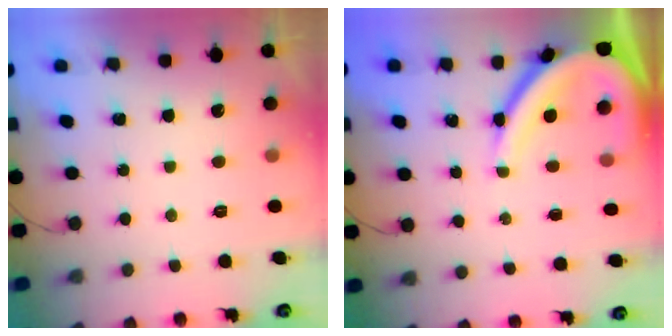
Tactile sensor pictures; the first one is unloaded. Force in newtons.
{"total": 12.6, "press": 12.5, "slide": 1.2}